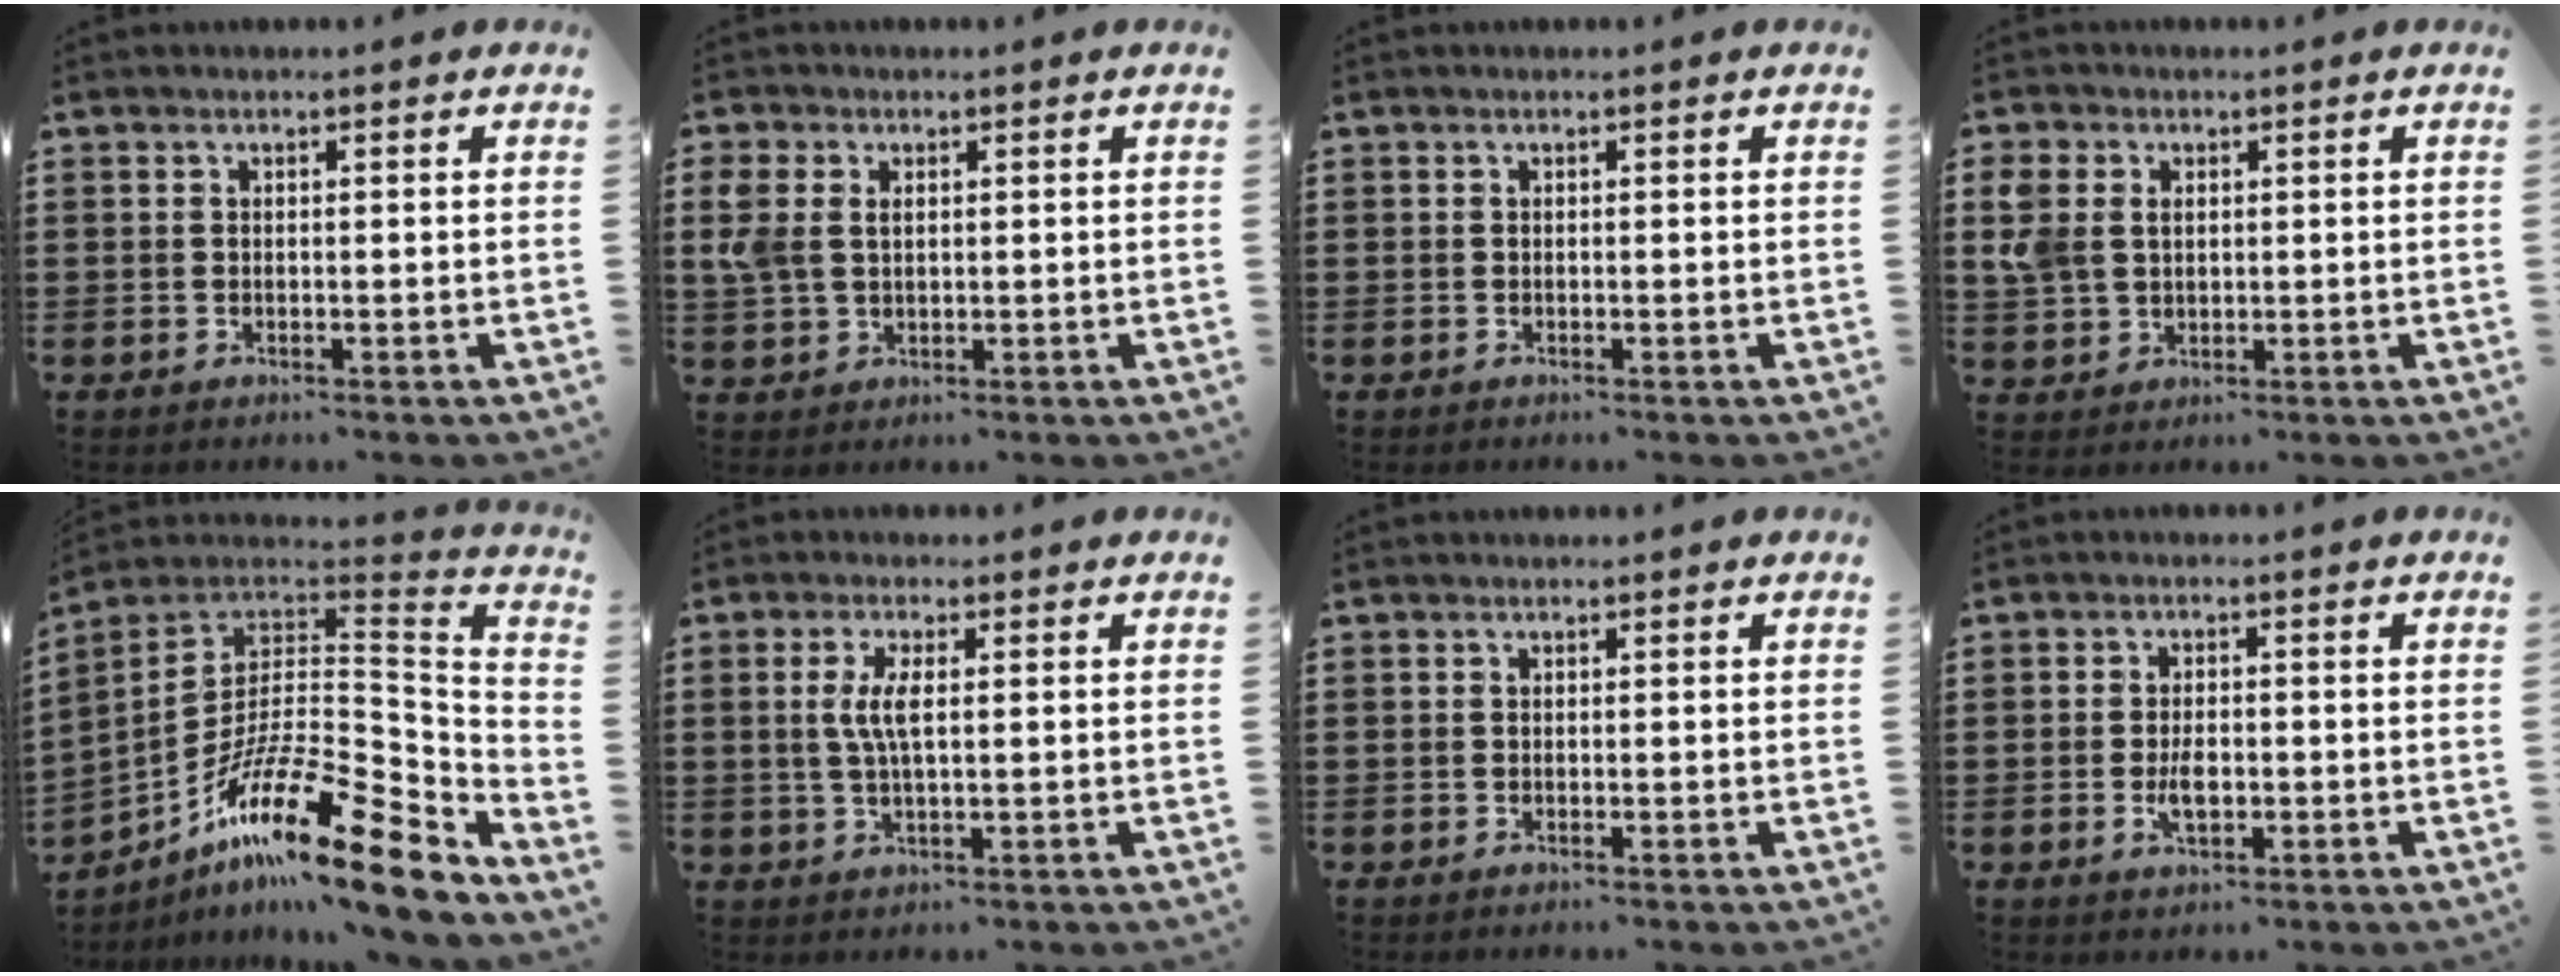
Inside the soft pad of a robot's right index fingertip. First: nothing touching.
{"total": 3.8, "force": [1.4, 2.6, 2.4], "torque": [-0.071, 0.005, 0.019]}
{"total": 0.0}
{"total": 4.7, "force": [1.3, 3.8, 2.4], "torque": [-0.074, 0.009, 0.020]}
{"total": 20.3, "force": [-13.1, 4.6, 14.8], "torque": [-0.254, 0.022, -0.236]}
{"total": 4.2, "force": [0.6, 1.0, 4.0], "torque": [-0.085, 0.001, 0.005]}
{"total": 0.0}
{"total": 3.3, "force": [-0.7, 1.6, 2.8], "torque": [-0.059, -0.002, -0.014]}